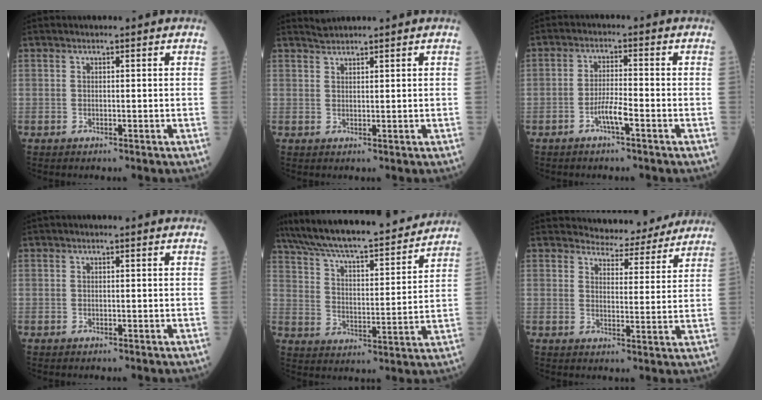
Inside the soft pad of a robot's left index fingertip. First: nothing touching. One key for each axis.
{"total": 1.2, "fx": 1.1, "fy": -0.4, "fz": -0.2, "tx": 0.001, "ty": 0.006, "tz": 0.032}
{"total": 3.6, "fx": -2.1, "fy": 0.1, "fz": 2.9, "tx": -0.056, "ty": -0.007, "tz": -0.044}
{"total": 0.0}
{"total": 22.4, "fx": 19.9, "fy": 3.0, "fz": 9.8, "tx": -0.170, "ty": 0.007, "tz": 0.293}
{"total": 8.5, "fx": 8.2, "fy": 1.9, "fz": 1.0, "tx": -0.010, "ty": -0.006, "tz": 0.098}